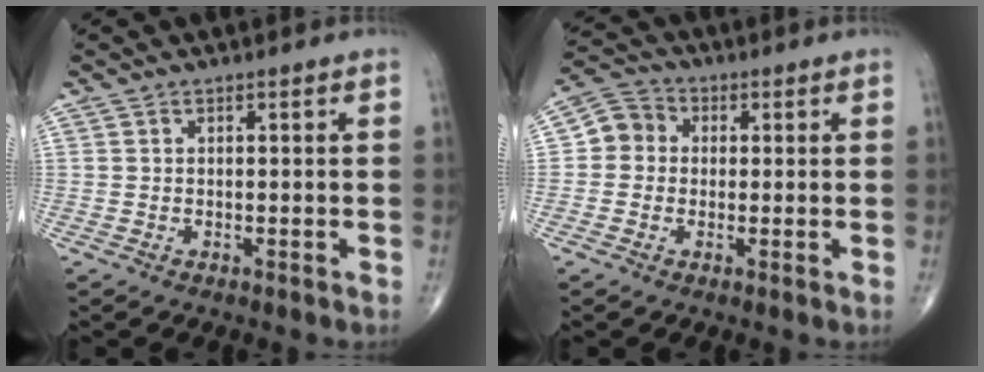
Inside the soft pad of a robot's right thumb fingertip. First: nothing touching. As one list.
[{"total": 5.7, "force": [0.2, 5.3, 2.3], "torque": [-0.022, 0.016, -0.011]}]